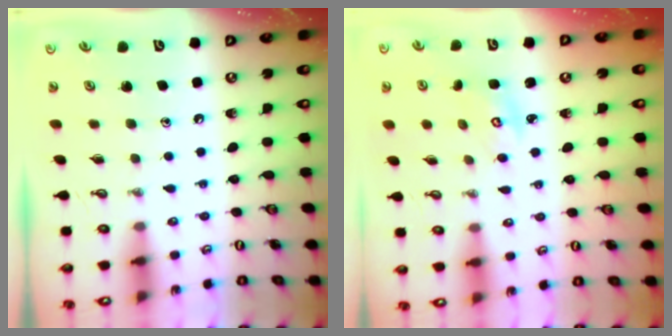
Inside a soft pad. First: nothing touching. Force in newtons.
{"total": 3.8, "press": 3.8, "slide": 0.5}